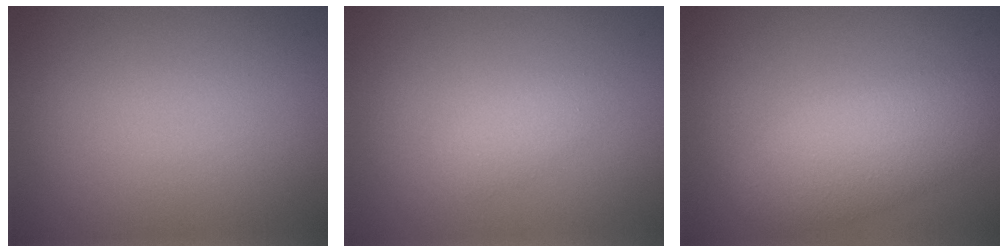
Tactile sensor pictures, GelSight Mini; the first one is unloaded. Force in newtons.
{"total": 1.2, "press": 1.2, "slide": 0.1}
{"total": 4.6, "press": 4.6, "slide": 0.0}